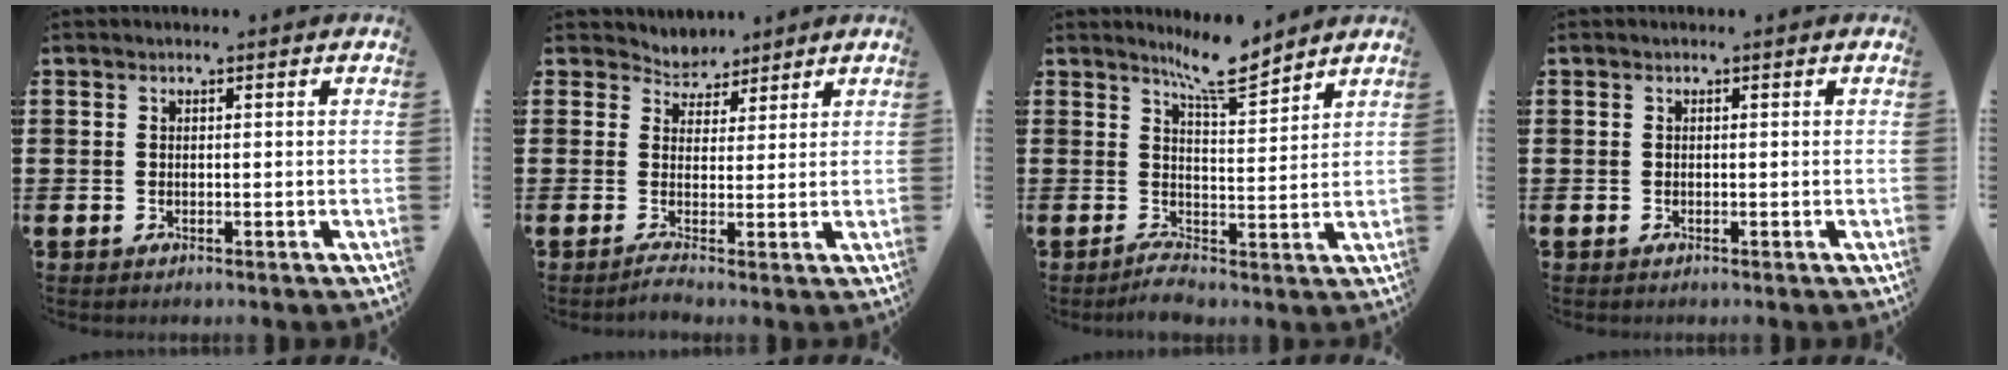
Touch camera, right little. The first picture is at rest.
{"total": 2.6, "force": [2.0, 1.6, 0.3], "torque": [-0.012, -0.017, 0.033]}
{"total": 6.0, "force": [4.8, 0.9, 3.6], "torque": [-0.060, -0.033, 0.079]}
{"total": 0.0}